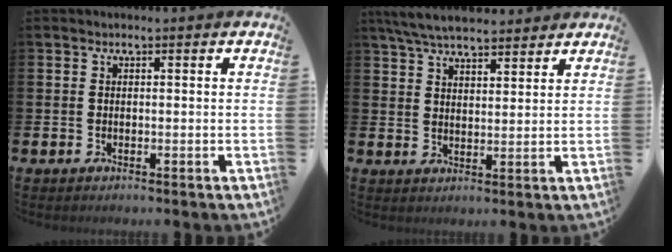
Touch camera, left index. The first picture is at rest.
{"total": 5.9, "force": [5.6, 1.2, 1.5], "torque": [-0.052, -0.016, 0.104]}